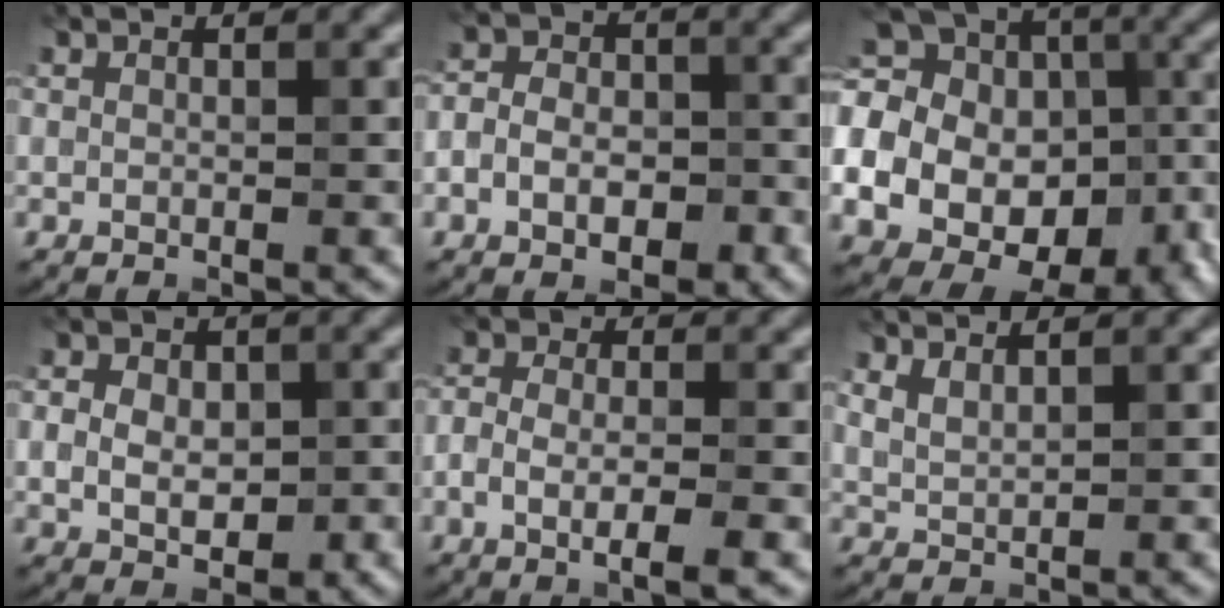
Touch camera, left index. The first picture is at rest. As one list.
[{"total": 4.9, "force": [-1.5, 3.3, 3.2], "torque": [-0.028, 0.001, -0.030]}, {"total": 21.9, "force": [-6.9, 18.3, 9.8], "torque": [-0.196, -0.018, -0.102]}, {"total": 4.7, "force": [0.2, 3.5, 3.1], "torque": [-0.032, 0.004, -0.004]}, {"total": 4.2, "force": [-1.4, 1.6, 3.6], "torque": [-0.071, -0.004, -0.029]}, {"total": 1.6, "force": [1.3, 0.4, 0.7], "torque": [-0.020, -0.004, 0.030]}]